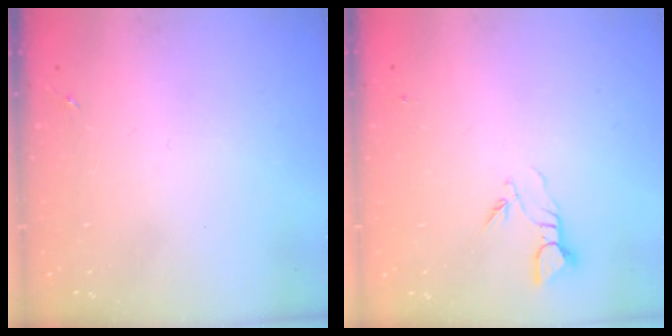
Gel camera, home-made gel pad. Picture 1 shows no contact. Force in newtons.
{"total": 3.4, "press": 3.4, "slide": 0.2}